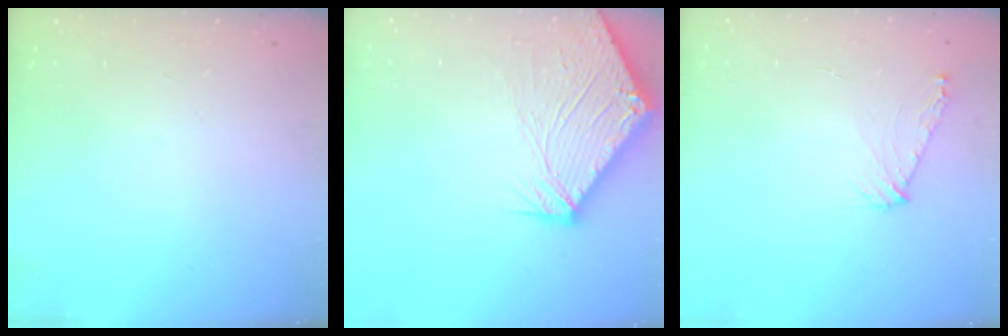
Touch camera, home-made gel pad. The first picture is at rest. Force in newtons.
{"total": 9.6, "press": 9.5, "slide": 1.2}
{"total": 6.6, "press": 6.6, "slide": 0.9}